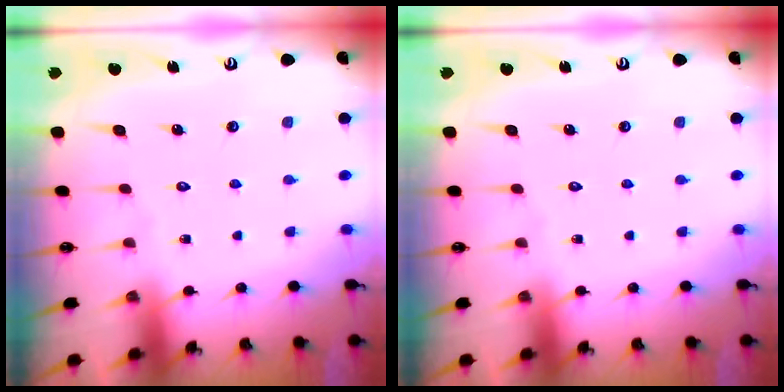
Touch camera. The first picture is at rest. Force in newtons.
{"total": 0.0}